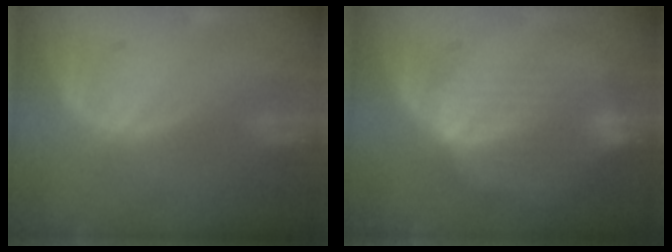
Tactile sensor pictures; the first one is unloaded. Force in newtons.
{"total": 7.4, "press": 6.7, "slide": 3.0}